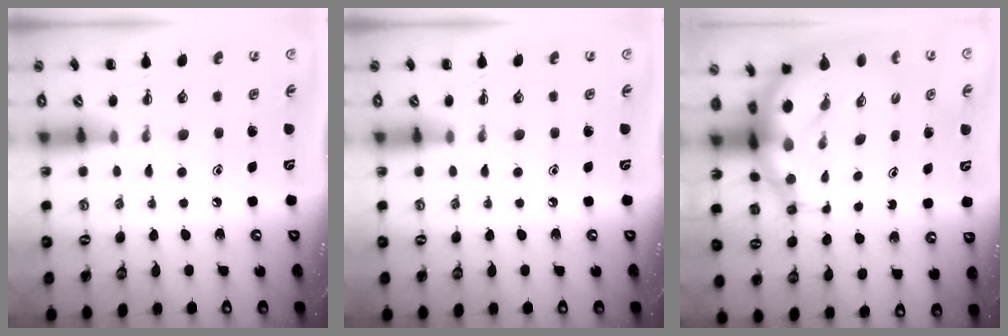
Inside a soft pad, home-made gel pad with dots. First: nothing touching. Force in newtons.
{"total": 0.0}
{"total": 10.3, "press": 10.0, "slide": 2.7}